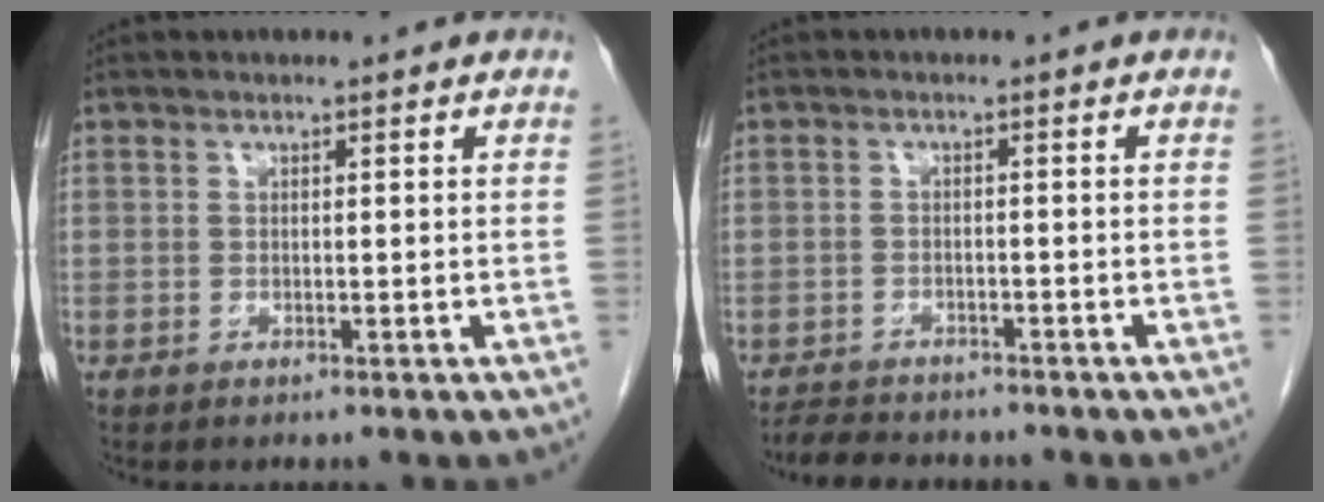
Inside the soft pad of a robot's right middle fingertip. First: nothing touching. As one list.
[{"total": 4.5, "force": [-4.2, 1.4, 0.9], "torque": [-0.020, -0.013, -0.069]}]